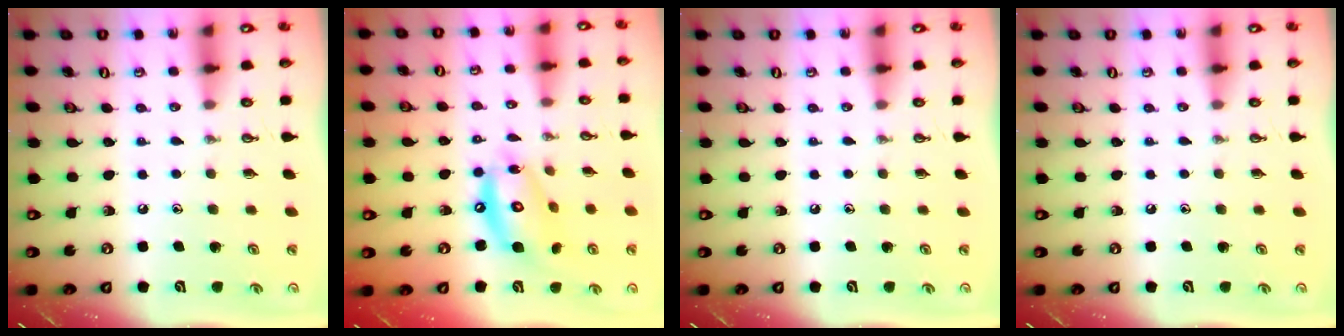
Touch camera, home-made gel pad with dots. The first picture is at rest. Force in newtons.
{"total": 13.9, "press": 13.9, "slide": 1.1}
{"total": 0.0}
{"total": 0.0}